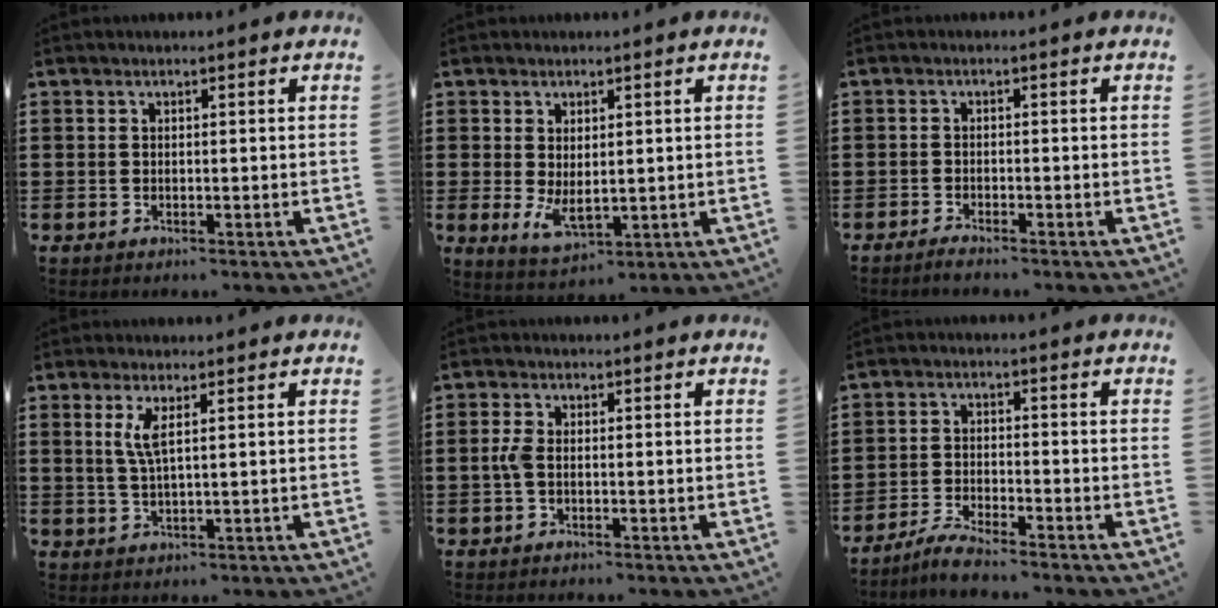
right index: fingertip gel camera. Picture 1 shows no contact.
{"total": 3.7, "force": [0.3, 1.9, 3.2], "torque": [-0.073, -0.002, 0.003]}
{"total": 1.2, "force": [-1.1, -0.1, 0.2], "torque": [-0.007, -0.002, -0.021]}
{"total": 3.5, "force": [1.2, 0.4, 3.3], "torque": [-0.070, 0.000, 0.019]}
{"total": 2.7, "force": [-0.3, 1.4, 2.2], "torque": [-0.060, -0.003, -0.011]}
{"total": 3.5, "force": [-3.3, -0.2, 1.1], "torque": [-0.030, -0.001, -0.066]}